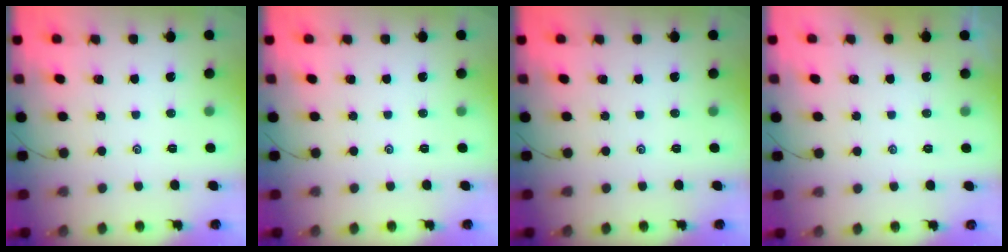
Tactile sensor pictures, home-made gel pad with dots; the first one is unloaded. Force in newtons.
{"total": 0.0}
{"total": 0.0}
{"total": 1.2, "press": 1.2, "slide": 0.3}